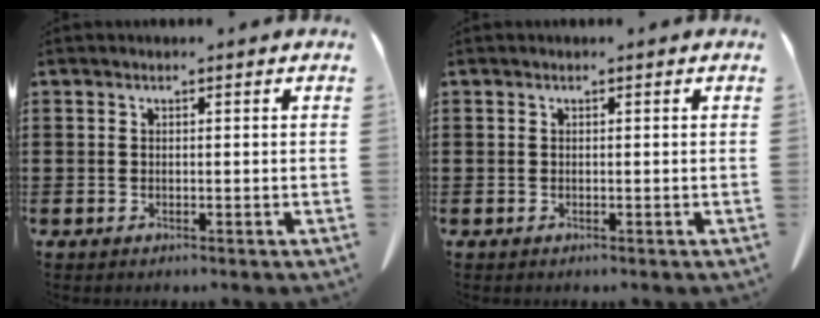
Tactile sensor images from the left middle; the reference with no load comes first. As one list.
[{"total": 0.0}]